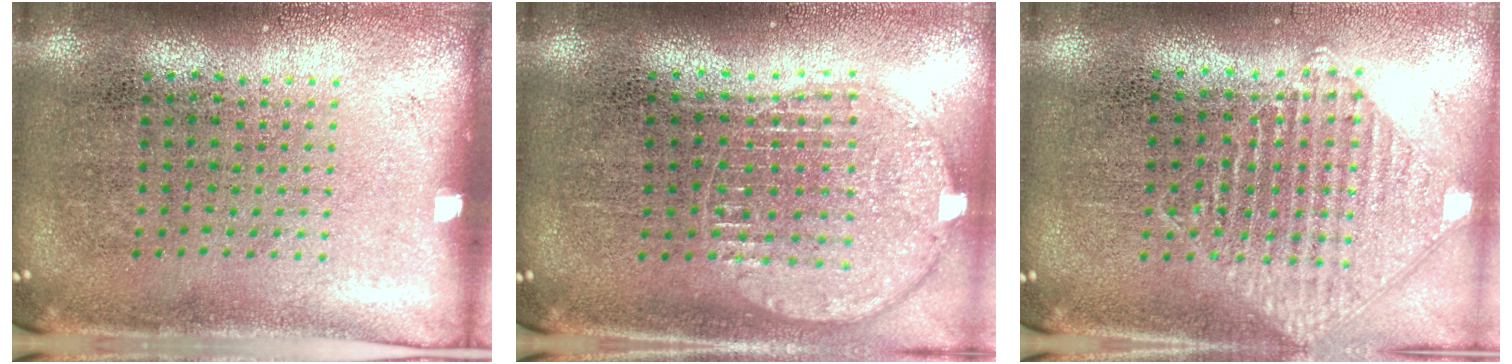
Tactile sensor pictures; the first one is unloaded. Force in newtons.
{"total": 1.3, "press": 1.2, "slide": 0.5}
{"total": 1.0, "press": 1.0, "slide": 0.1}